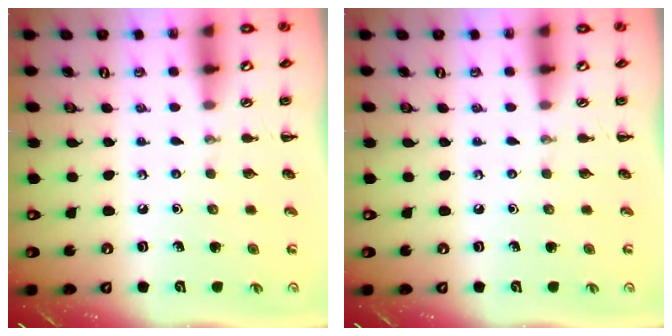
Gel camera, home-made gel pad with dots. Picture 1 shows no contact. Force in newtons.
{"total": 0.0}